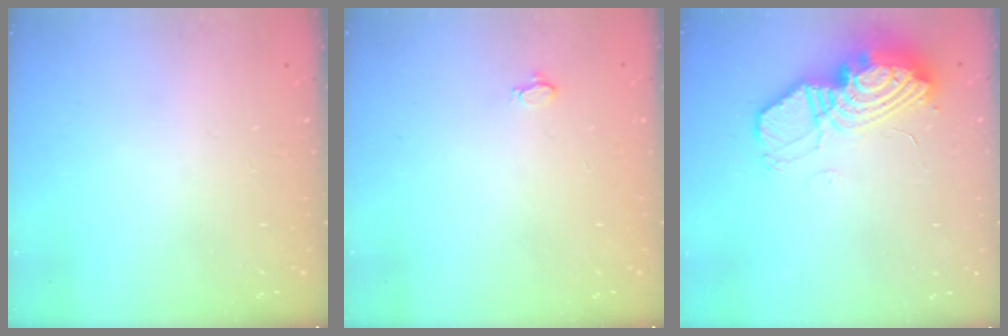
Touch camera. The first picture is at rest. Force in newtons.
{"total": 2.8, "press": 2.8, "slide": 0.3}
{"total": 18.1, "press": 16.9, "slide": 6.5}